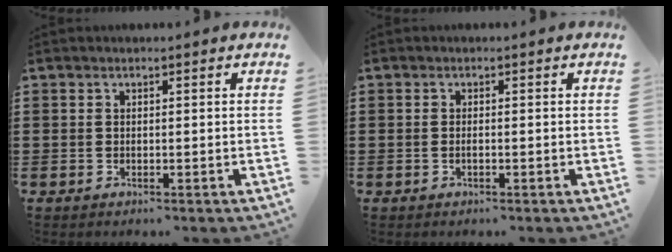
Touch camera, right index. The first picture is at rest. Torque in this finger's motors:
{"motor_torque": [0.98, 1.16, -0.02, -0.01]}